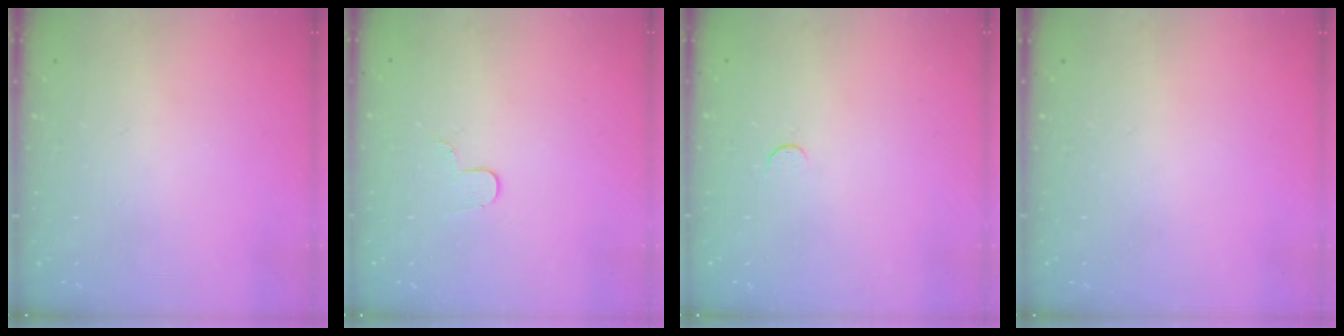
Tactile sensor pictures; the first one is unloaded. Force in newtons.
{"total": 3.8, "press": 3.8, "slide": 0.4}
{"total": 3.0, "press": 3.0, "slide": 0.3}
{"total": 0.0}